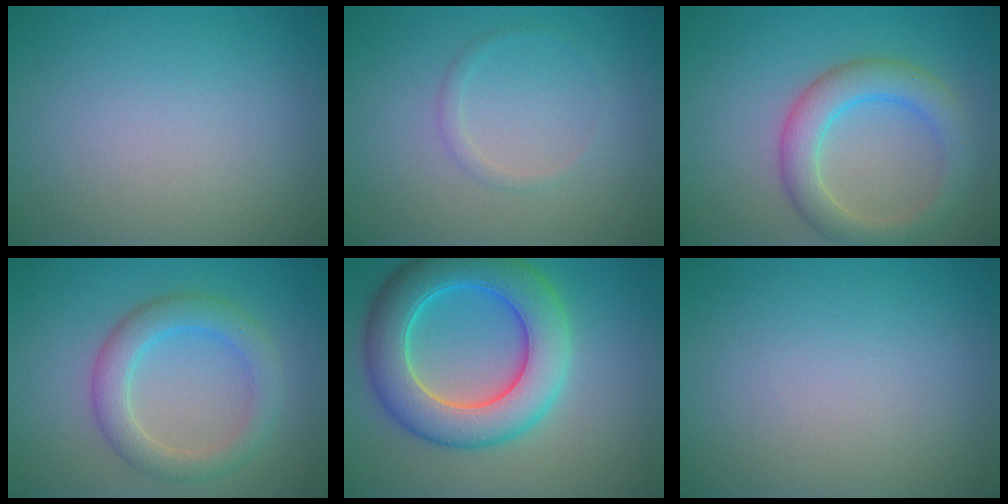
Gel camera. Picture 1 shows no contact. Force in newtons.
{"total": 0.9, "press": 0.9, "slide": 0.0}
{"total": 4.7, "press": 4.7, "slide": 0.3}
{"total": 4.1, "press": 4.1, "slide": 0.3}
{"total": 9.1, "press": 9.1, "slide": 0.4}
{"total": 0.0}